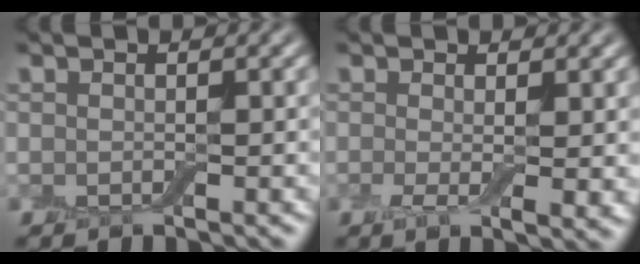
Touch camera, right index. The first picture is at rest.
{"total": 3.0, "force": [0.1, 0.8, 2.9], "torque": [-0.050, -0.009, 0.001]}